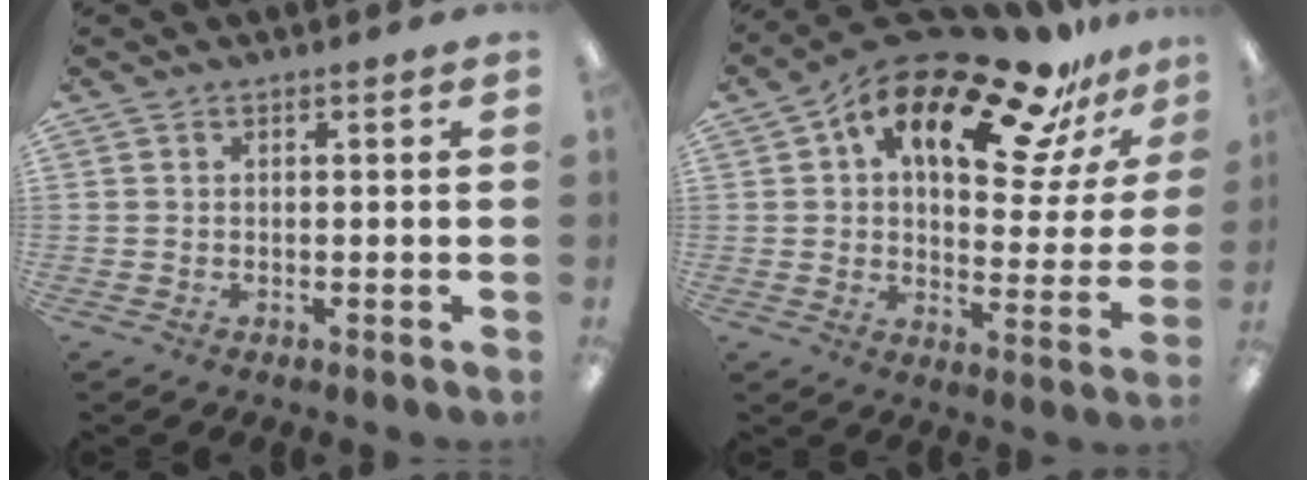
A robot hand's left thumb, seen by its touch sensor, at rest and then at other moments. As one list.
[{"total": 21.4, "force": [14.1, 8.4, 13.7], "torque": [-0.227, -0.084, 0.234]}]